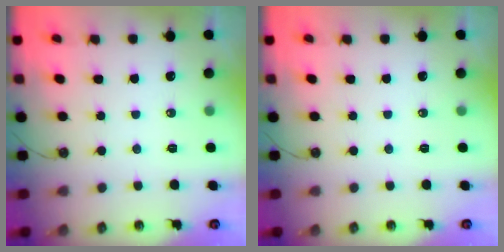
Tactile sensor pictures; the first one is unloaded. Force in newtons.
{"total": 0.0}